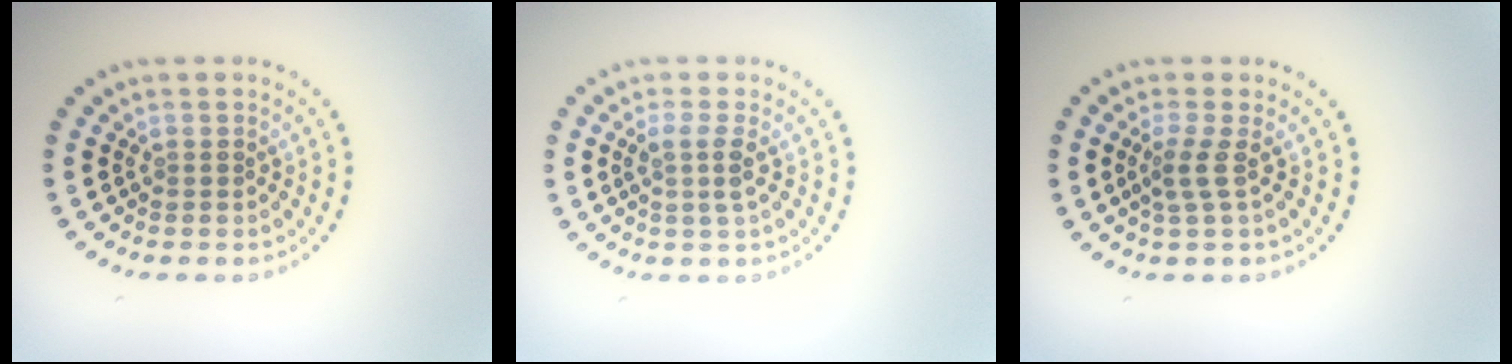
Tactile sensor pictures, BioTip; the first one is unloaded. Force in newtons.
{"total": 2.0, "press": 1.6, "slide": 1.2}
{"total": 1.9, "press": 1.2, "slide": 1.5}